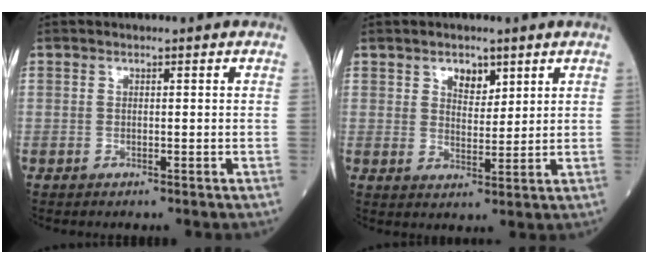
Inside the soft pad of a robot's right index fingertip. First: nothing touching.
{"total": 3.8, "force": [2.3, 2.2, 2.2], "torque": [-0.033, 0.000, 0.039]}